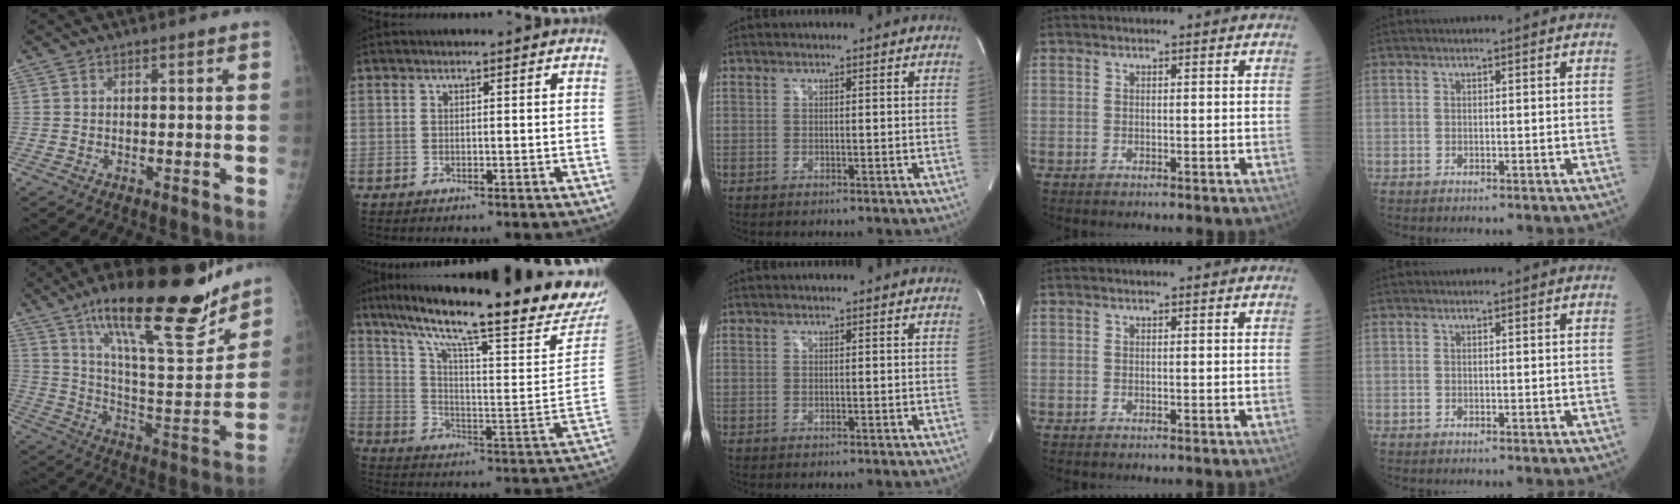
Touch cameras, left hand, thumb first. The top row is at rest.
{"thumb": {"total": 26.4, "force": [17.8, 6.9, 18.2], "torque": [-0.250, -0.077, 0.291]}, "index": {"total": 28.6, "force": [23.3, 2.3, 16.5], "torque": [-0.271, -0.049, 0.314]}}